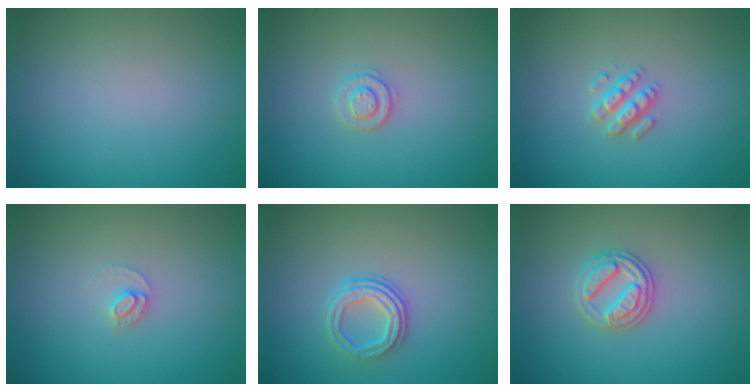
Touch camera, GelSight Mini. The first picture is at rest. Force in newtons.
{"total": 1.8, "press": 1.8, "slide": 0.4}
{"total": 2.5, "press": 2.4, "slide": 0.5}
{"total": 1.2, "press": 1.2, "slide": 0.0}
{"total": 3.0, "press": 2.3, "slide": 1.9}
{"total": 3.0, "press": 2.8, "slide": 1.0}